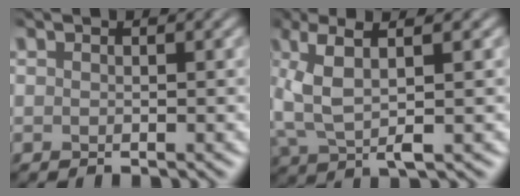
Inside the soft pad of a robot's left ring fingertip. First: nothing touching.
{"total": 5.2, "force": [1.0, 1.7, 4.8], "torque": [-0.106, 0.004, 0.019]}